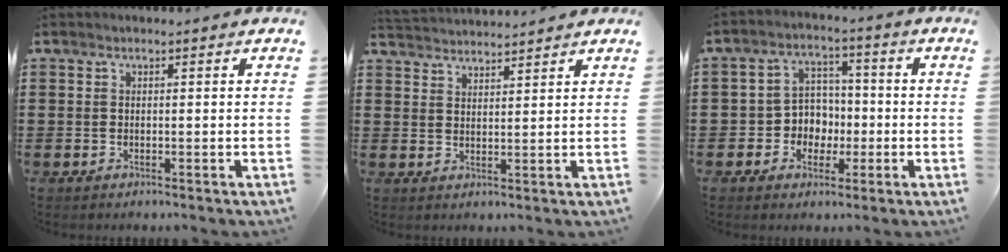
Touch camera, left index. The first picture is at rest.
{"total": 2.8, "force": [2.8, -0.2, -0.3], "torque": [-0.005, -0.010, 0.052]}
{"total": 5.2, "force": [-1.2, 4.9, 1.3], "torque": [-0.042, 0.015, -0.024]}